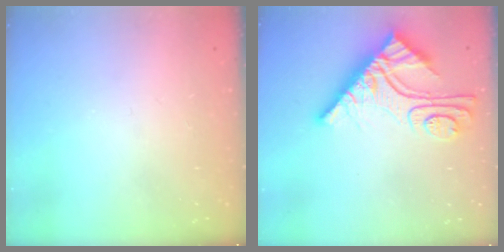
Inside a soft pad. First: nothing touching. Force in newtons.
{"total": 13.6, "press": 13.6, "slide": 1.3}